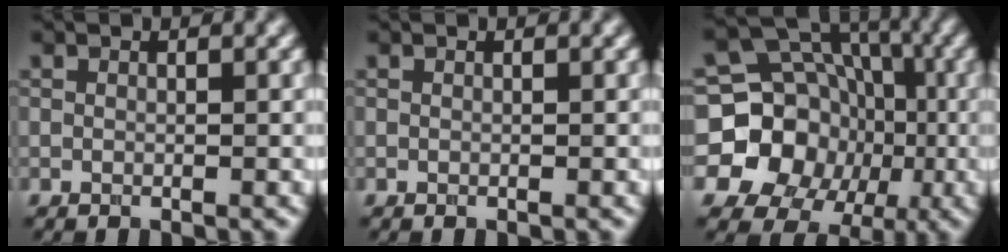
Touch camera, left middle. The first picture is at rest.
{"total": 0.0}
{"total": 16.7, "force": [-3.1, 15.3, 5.9], "torque": [-0.130, 0.003, -0.072]}